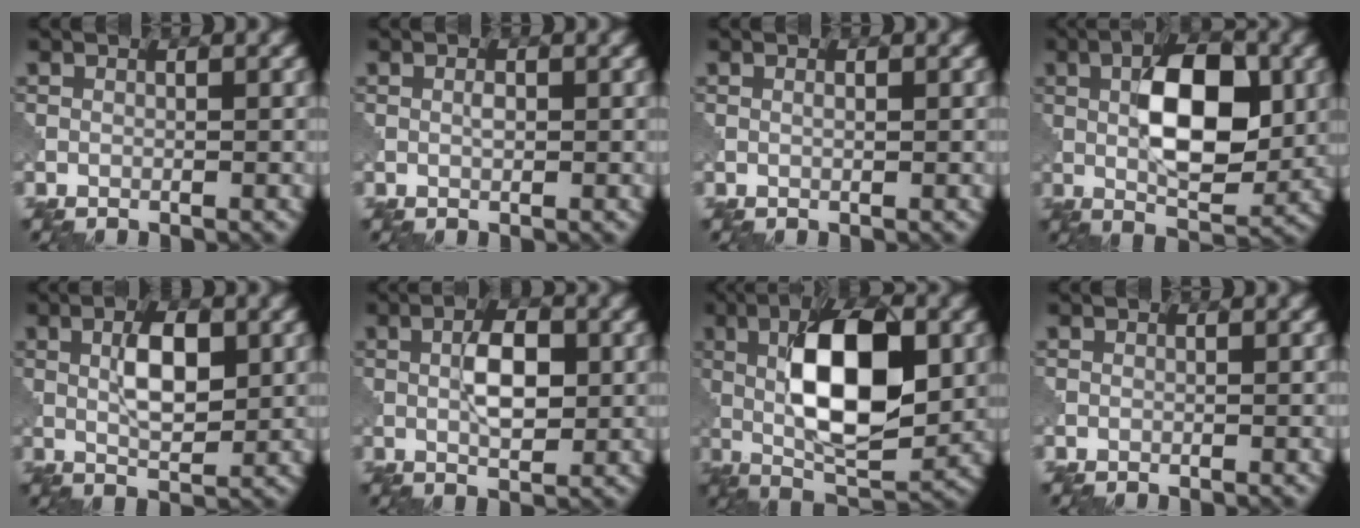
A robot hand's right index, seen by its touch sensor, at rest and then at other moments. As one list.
[{"total": 0.8, "force": [0.2, 0.3, 0.7], "torque": [-0.013, -0.001, 0.007]}, {"total": 0.6, "force": [0.3, 0.1, 0.5], "torque": [-0.008, -0.001, 0.008]}, {"total": 9.1, "force": [1.4, 4.2, 8.0], "torque": [-0.121, 0.006, 0.023]}, {"total": 4.6, "force": [1.2, 1.9, 4.0], "torque": [-0.075, 0.002, 0.024]}, {"total": 4.2, "force": [0.7, 1.9, 3.6], "torque": [-0.066, 0.002, 0.013]}, {"total": 11.3, "force": [1.3, 4.7, 10.2], "torque": [-0.161, 0.008, 0.024]}, {"total": 0.0}]